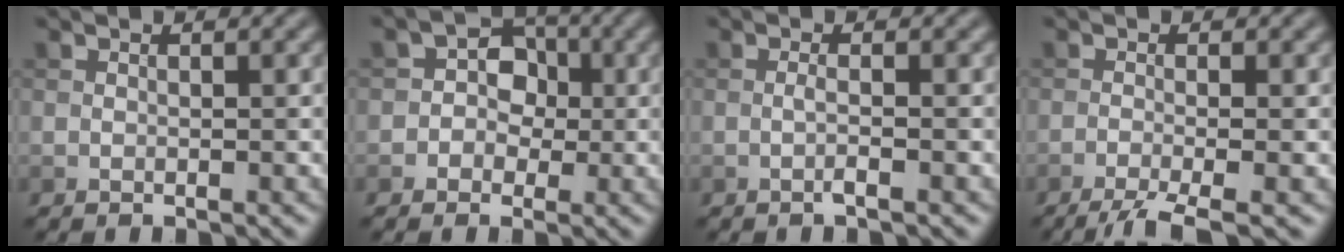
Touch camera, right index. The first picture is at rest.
{"total": 3.1, "force": [-0.3, 2.8, 1.4], "torque": [0.009, 0.005, -0.026]}
{"total": 1.1, "force": [-0.4, 0.0, 1.1], "torque": [-0.022, 0.002, -0.012]}
{"total": 4.3, "force": [-2.8, 0.8, 3.2], "torque": [-0.047, -0.002, -0.059]}